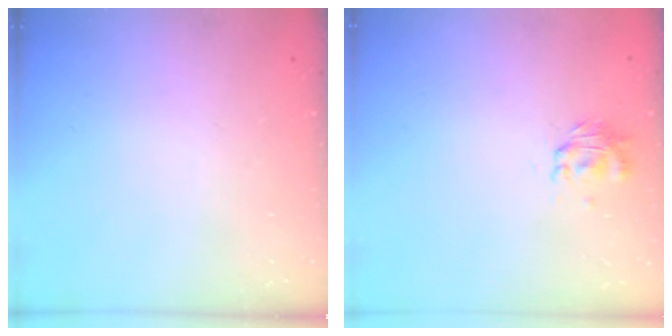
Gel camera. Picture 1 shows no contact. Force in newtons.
{"total": 1.3, "press": 1.2, "slide": 0.4}